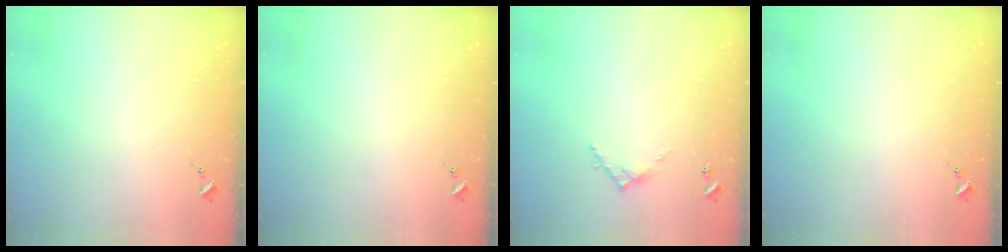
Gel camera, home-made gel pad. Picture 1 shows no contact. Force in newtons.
{"total": 0.0}
{"total": 5.5, "press": 5.5, "slide": 0.3}
{"total": 0.0}